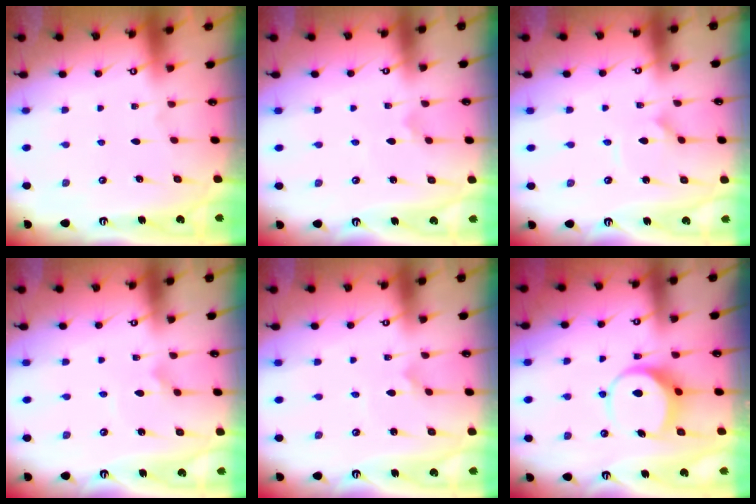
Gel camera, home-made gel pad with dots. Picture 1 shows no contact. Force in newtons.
{"total": 1.8, "press": 1.7, "slide": 0.1}
{"total": 2.9, "press": 2.9, "slide": 0.1}
{"total": 2.7, "press": 2.7, "slide": 0.2}
{"total": 1.6, "press": 1.6, "slide": 0.1}
{"total": 7.0, "press": 6.9, "slide": 1.0}